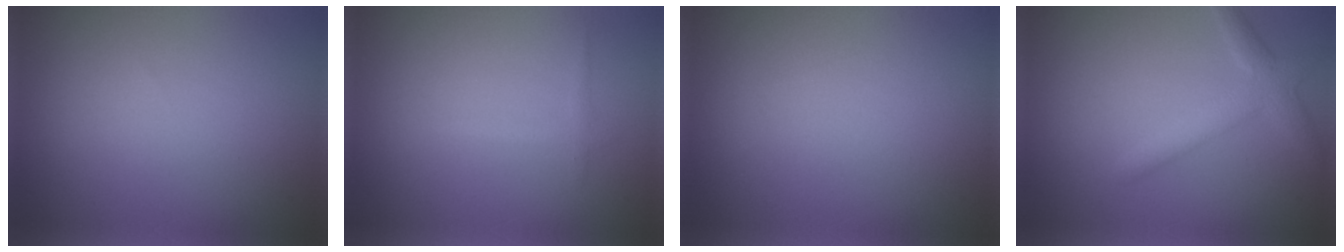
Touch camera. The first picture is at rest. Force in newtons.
{"total": 0.8, "press": 0.8, "slide": 0.0}
{"total": 0.0}
{"total": 2.9, "press": 2.9, "slide": 0.1}